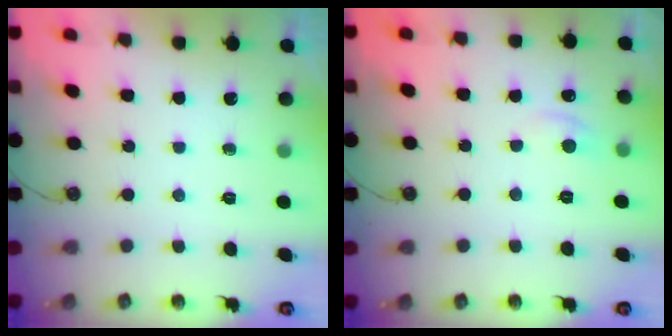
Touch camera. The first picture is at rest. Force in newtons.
{"total": 0.8, "press": 0.3, "slide": 0.8}